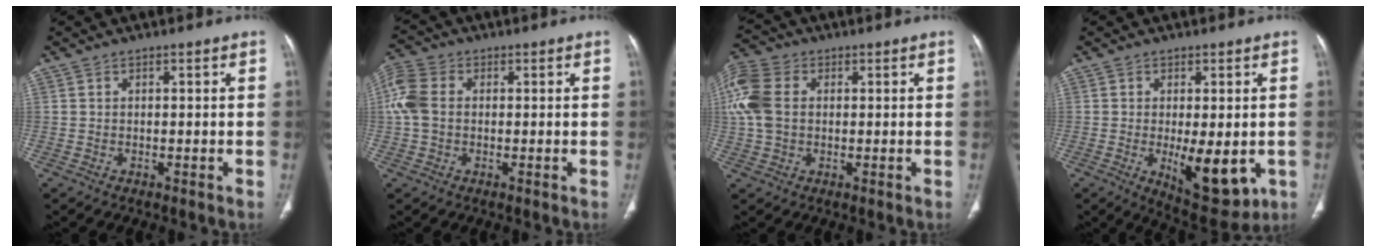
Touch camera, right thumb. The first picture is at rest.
{"total": 6.6, "force": [0.4, 4.8, 4.6], "torque": [-0.119, 0.018, 0.002]}
{"total": 9.9, "force": [1.3, 7.0, 6.8], "torque": [-0.166, 0.022, 0.025]}
{"total": 11.6, "force": [-2.4, 4.9, 10.2], "torque": [-0.127, -0.024, -0.021]}